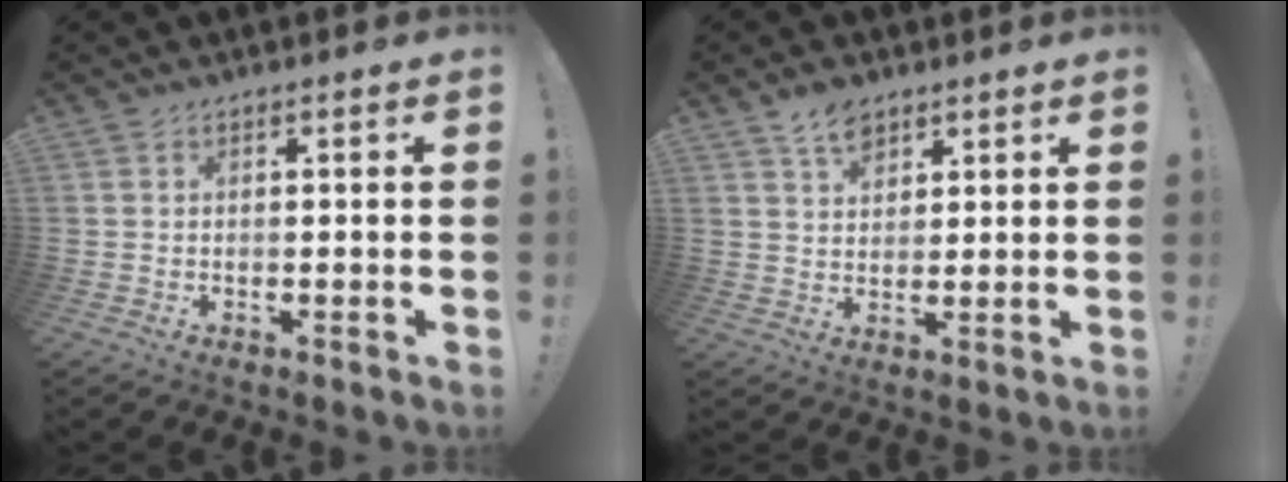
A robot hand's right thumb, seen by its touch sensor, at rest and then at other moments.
{"total": 6.0, "force": [4.2, 3.3, 2.7], "torque": [-0.042, -0.019, 0.077]}